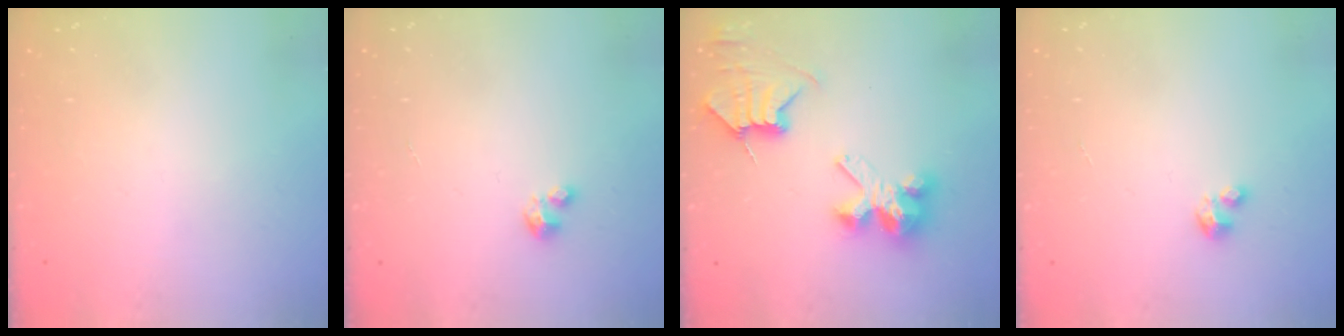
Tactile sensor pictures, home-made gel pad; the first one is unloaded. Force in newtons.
{"total": 2.0, "press": 2.0, "slide": 0.2}
{"total": 8.6, "press": 8.5, "slide": 1.1}
{"total": 2.0, "press": 2.0, "slide": 0.2}